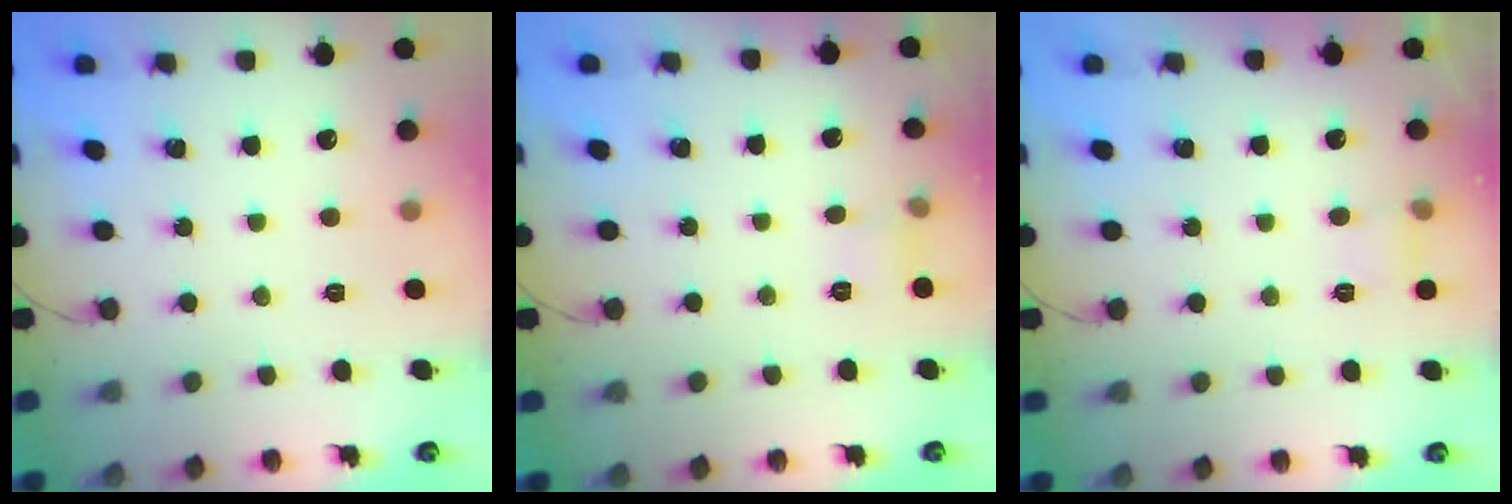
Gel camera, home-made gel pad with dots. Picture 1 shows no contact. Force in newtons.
{"total": 4.7, "press": 4.5, "slide": 1.5}
{"total": 3.8, "press": 3.6, "slide": 1.2}